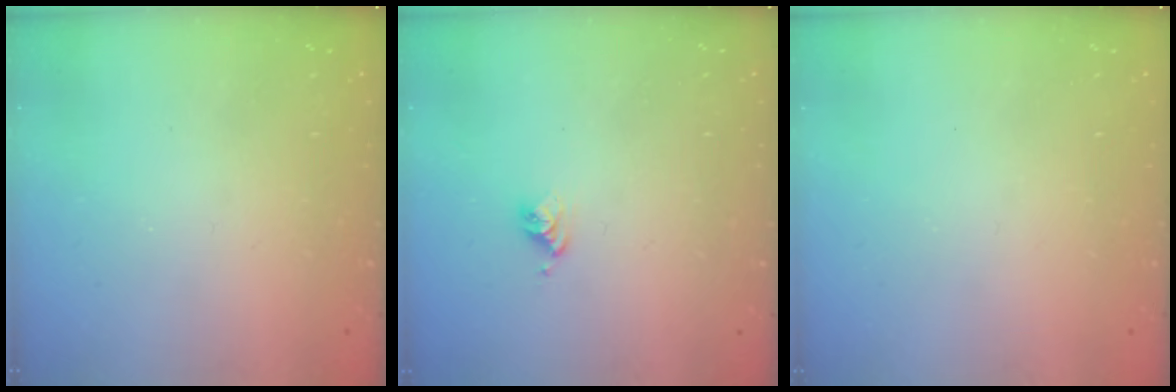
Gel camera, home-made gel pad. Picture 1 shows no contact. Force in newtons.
{"total": 3.8, "press": 3.8, "slide": 0.5}
{"total": 0.0}